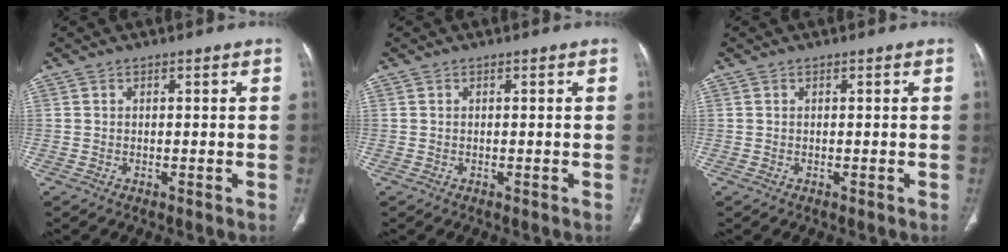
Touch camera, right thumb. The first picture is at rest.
{"total": 0.0}
{"total": 0.0}